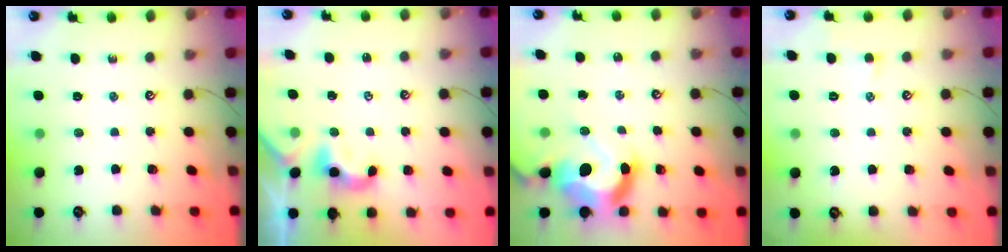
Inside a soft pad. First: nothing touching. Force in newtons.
{"total": 2.2, "press": 2.2, "slide": 0.2}
{"total": 18.4, "press": 18.2, "slide": 2.3}
{"total": 1.2, "press": 1.2, "slide": 0.4}